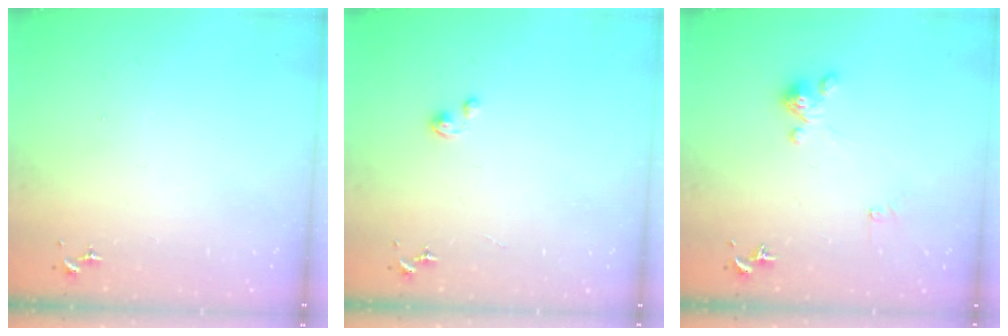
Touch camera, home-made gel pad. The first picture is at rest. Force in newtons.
{"total": 1.8, "press": 1.8, "slide": 0.2}
{"total": 0.0}